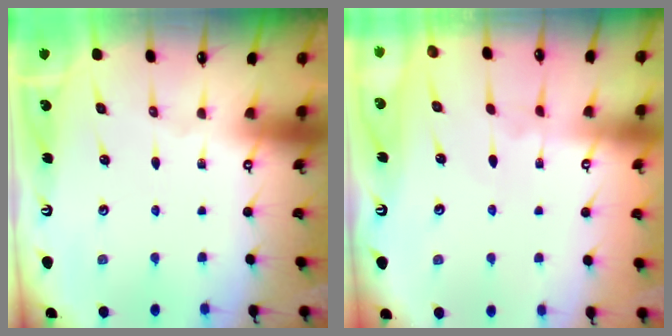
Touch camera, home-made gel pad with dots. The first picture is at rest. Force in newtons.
{"total": 4.6, "press": 4.6, "slide": 0.3}